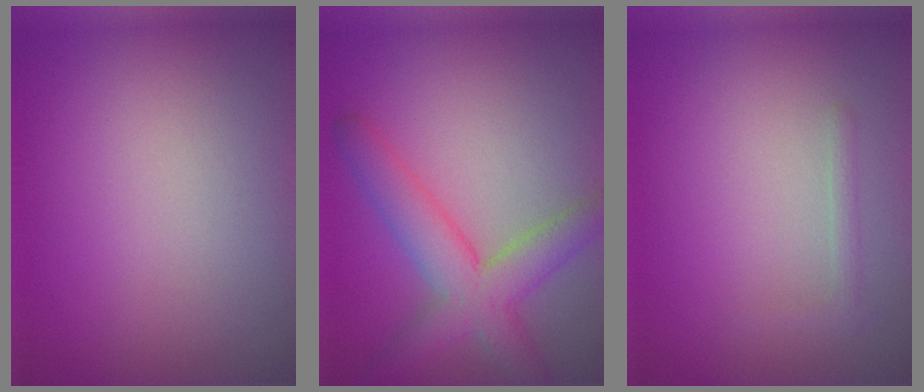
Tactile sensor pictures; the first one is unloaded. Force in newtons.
{"total": 5.3, "press": 5.3, "slide": 0.2}
{"total": 0.8, "press": 0.8, "slide": 0.0}